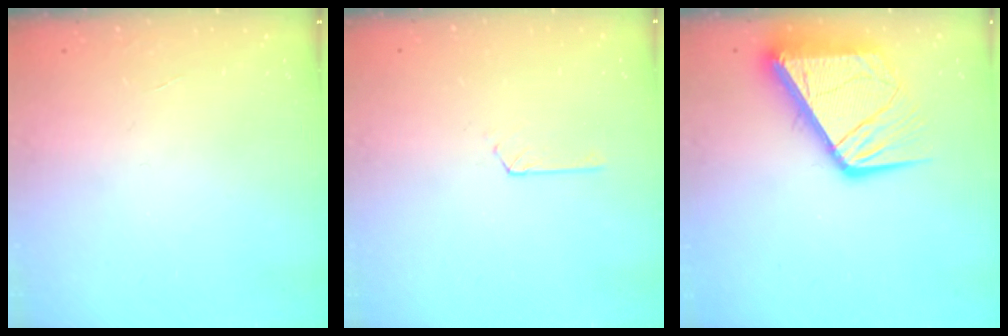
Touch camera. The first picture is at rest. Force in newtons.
{"total": 1.9, "press": 1.9, "slide": 0.2}
{"total": 15.1, "press": 15.0, "slide": 1.7}